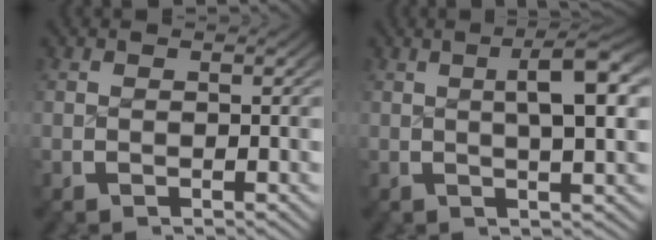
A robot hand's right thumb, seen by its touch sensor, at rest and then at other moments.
{"total": 5.7, "force": [1.2, 1.5, 5.4], "torque": [-0.082, 0.009, 0.017]}